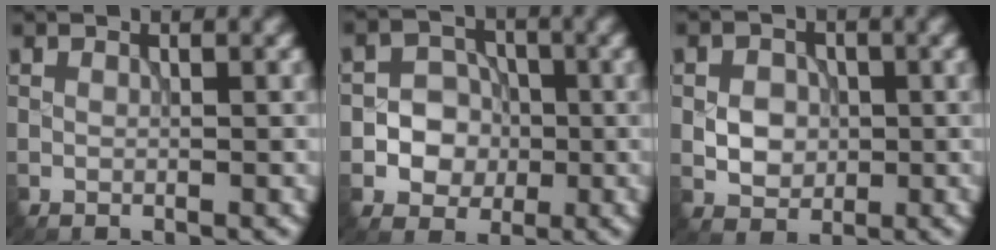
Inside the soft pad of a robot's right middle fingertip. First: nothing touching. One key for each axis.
{"total": 4.5, "fx": -0.8, "fy": 4.1, "fz": 1.7, "tx": -0.004, "ty": 0.005, "tz": -0.034}
{"total": 2.9, "fx": -0.3, "fy": 2.4, "fz": 1.6, "tx": -0.027, "ty": -0.001, "tz": -0.007}